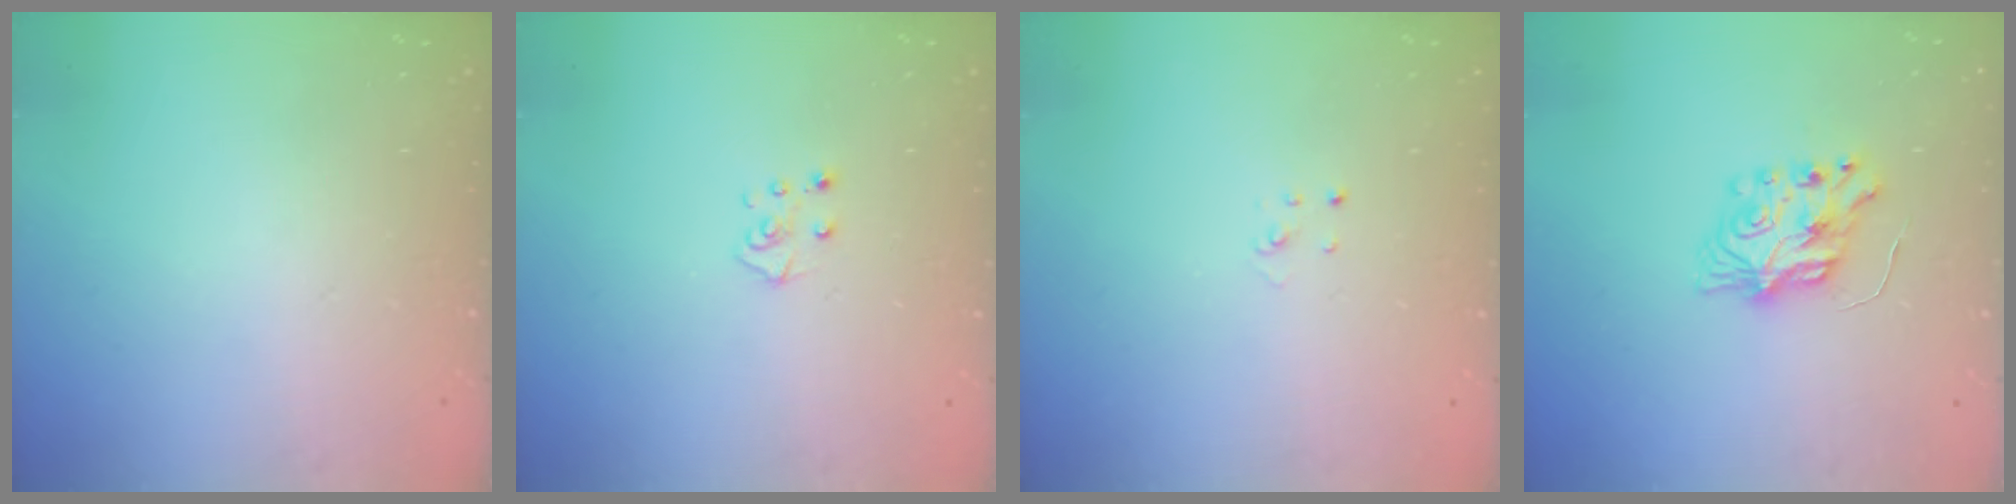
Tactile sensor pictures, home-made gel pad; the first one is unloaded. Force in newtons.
{"total": 5.1, "press": 5.1, "slide": 0.4}
{"total": 2.0, "press": 2.0, "slide": 0.1}
{"total": 7.3, "press": 7.3, "slide": 0.3}